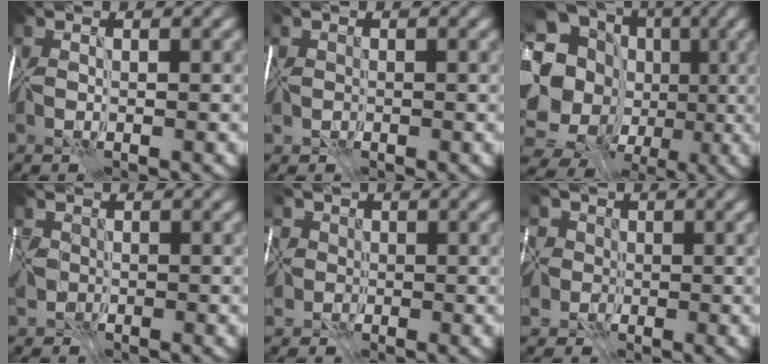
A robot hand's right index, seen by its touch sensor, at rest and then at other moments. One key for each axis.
{"total": 1.5, "fx": -0.6, "fy": 1.4, "fz": -0.1, "tx": -0.005, "ty": -0.001, "tz": -0.013}
{"total": 15.9, "fx": -1.1, "fy": 14.9, "fz": 5.5, "tx": -0.115, "ty": 0.016, "tz": -0.033}
{"total": 1.4, "fx": -0.5, "fy": 1.0, "fz": -0.9, "tx": 0.019, "ty": -0.002, "tz": -0.010}
{"total": 5.2, "fx": 1.1, "fy": 4.9, "fz": 1.2, "tx": -0.025, "ty": 0.022, "tz": -0.024}
{"total": 7.3, "fx": 1.7, "fy": 6.6, "fz": 2.5, "tx": -0.044, "ty": 0.029, "tz": -0.026}